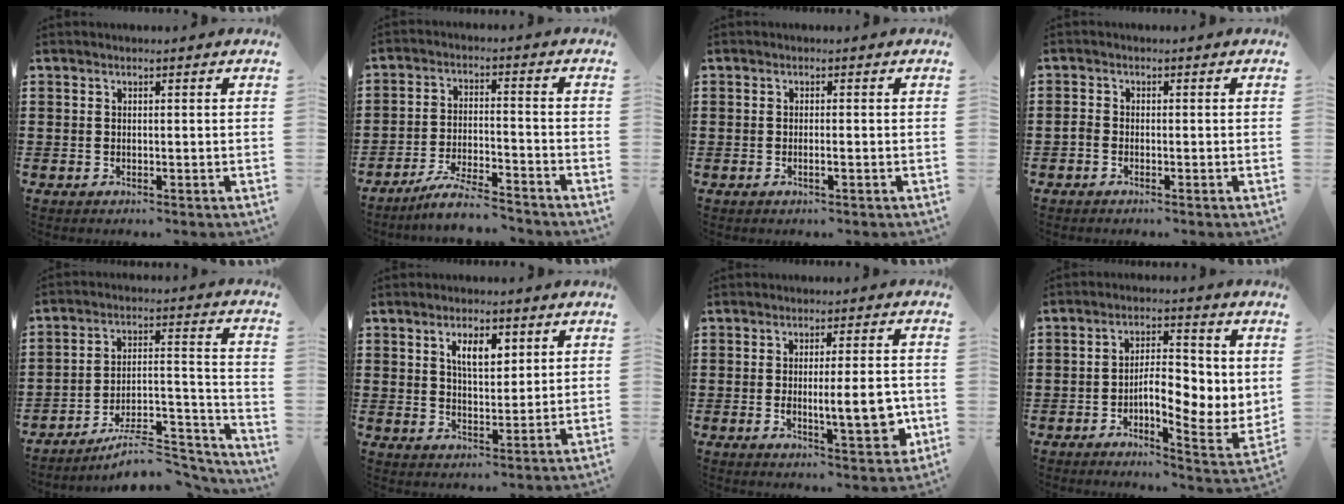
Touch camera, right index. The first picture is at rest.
{"total": 6.0, "force": [-5.5, 0.1, 2.2], "torque": [-0.050, -0.005, -0.108]}
{"total": 0.7, "force": [-0.4, 0.0, 0.6], "torque": [-0.010, -0.003, -0.006]}
{"total": 1.1, "force": [-0.8, 0.6, 0.4], "torque": [-0.018, -0.003, -0.018]}
{"total": 8.9, "force": [-7.6, 2.2, 4.1], "torque": [-0.051, 0.020, -0.141]}
{"total": 5.1, "force": [2.4, 2.2, 4.0], "torque": [-0.070, 0.003, 0.038]}
{"total": 8.6, "force": [-1.1, 2.3, 8.2], "torque": [-0.112, -0.011, -0.018]}
{"total": 6.9, "force": [0.1, 3.1, 6.1], "torque": [-0.096, -0.012, -0.008]}